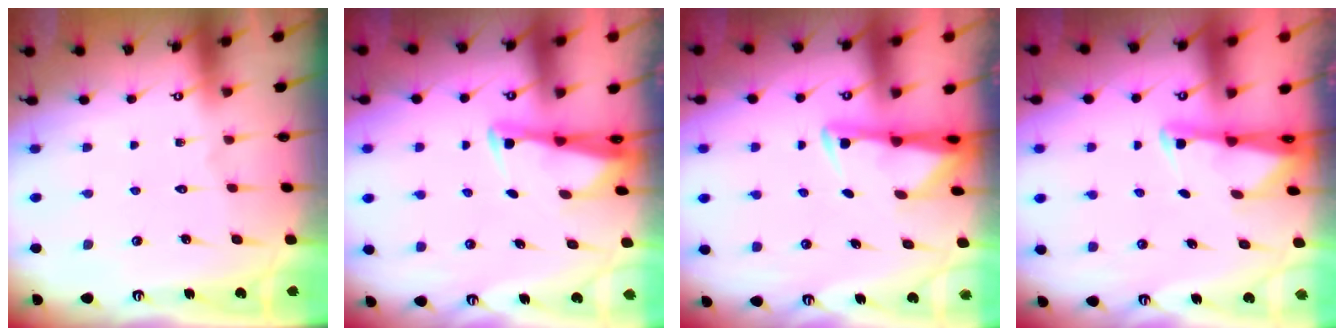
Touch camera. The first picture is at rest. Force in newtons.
{"total": 2.8, "press": 2.8, "slide": 0.5}
{"total": 3.0, "press": 2.9, "slide": 0.5}
{"total": 2.0, "press": 2.0, "slide": 0.3}